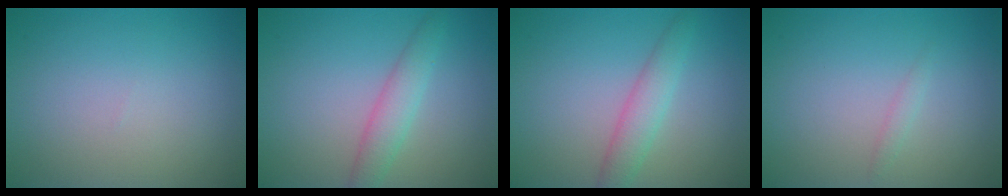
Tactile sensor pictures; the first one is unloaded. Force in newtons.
{"total": 2.7, "press": 2.7, "slide": 0.0}
{"total": 2.7, "press": 2.7, "slide": 0.1}
{"total": 0.7, "press": 0.7, "slide": 0.1}